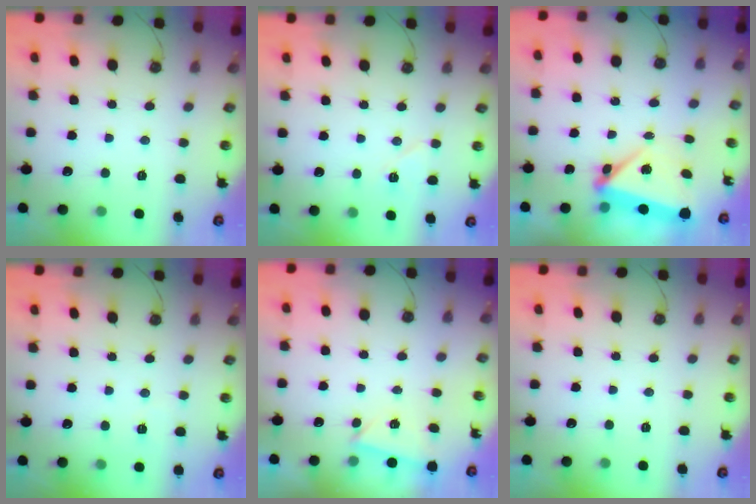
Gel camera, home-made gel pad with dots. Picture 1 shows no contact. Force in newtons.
{"total": 5.9, "press": 5.8, "slide": 0.8}
{"total": 8.6, "press": 5.2, "slide": 6.8}
{"total": 2.6, "press": 2.5, "slide": 0.8}
{"total": 2.6, "press": 2.6, "slide": 0.3}
{"total": 1.7, "press": 0.9, "slide": 1.5}